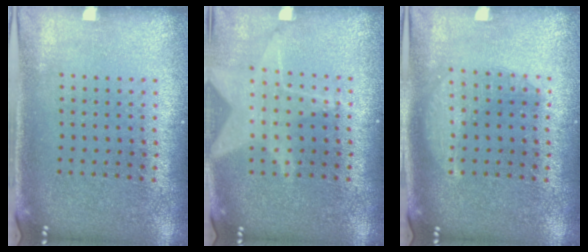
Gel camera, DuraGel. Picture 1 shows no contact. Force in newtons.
{"total": 1.7, "press": 1.4, "slide": 1.0}
{"total": 2.3, "press": 2.3, "slide": 0.3}